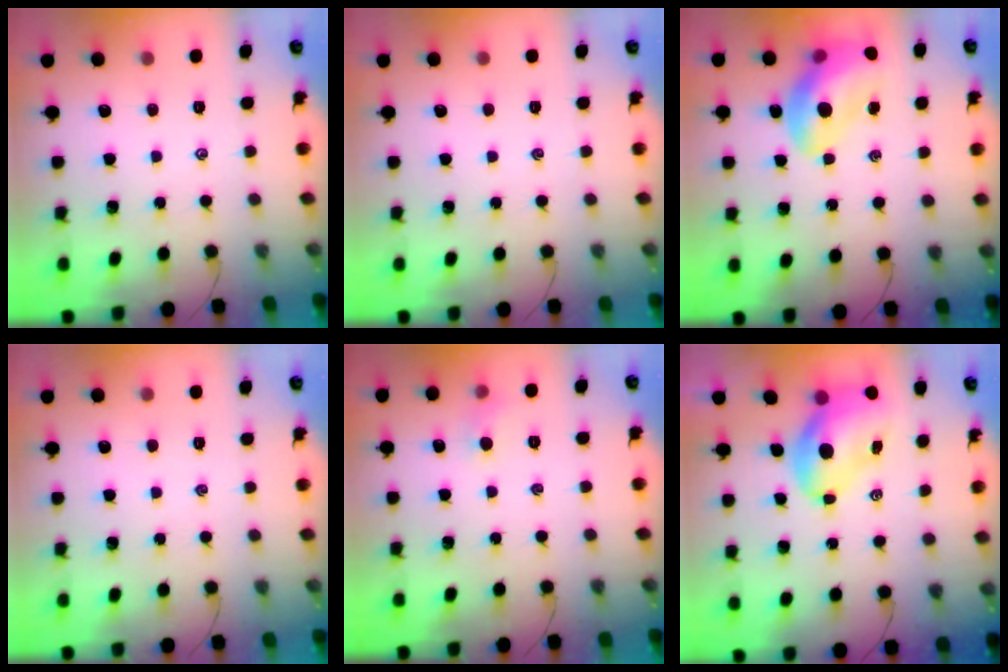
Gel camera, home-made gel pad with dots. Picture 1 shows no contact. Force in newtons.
{"total": 0.0}
{"total": 15.0, "press": 14.5, "slide": 3.7}
{"total": 0.0}
{"total": 3.7, "press": 3.5, "slide": 1.3}
{"total": 10.0, "press": 9.5, "slide": 3.1}